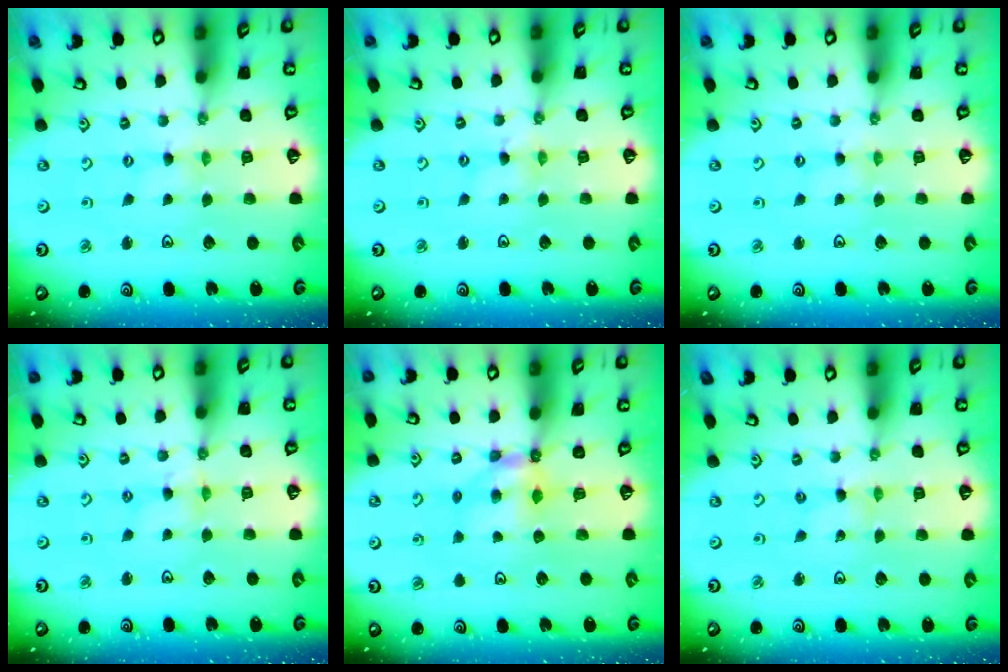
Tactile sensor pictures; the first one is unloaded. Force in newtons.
{"total": 1.4, "press": 1.4, "slide": 0.2}
{"total": 0.7, "press": 0.7, "slide": 0.1}
{"total": 2.9, "press": 2.9, "slide": 0.4}
{"total": 6.3, "press": 6.3, "slide": 0.6}
{"total": 0.0}